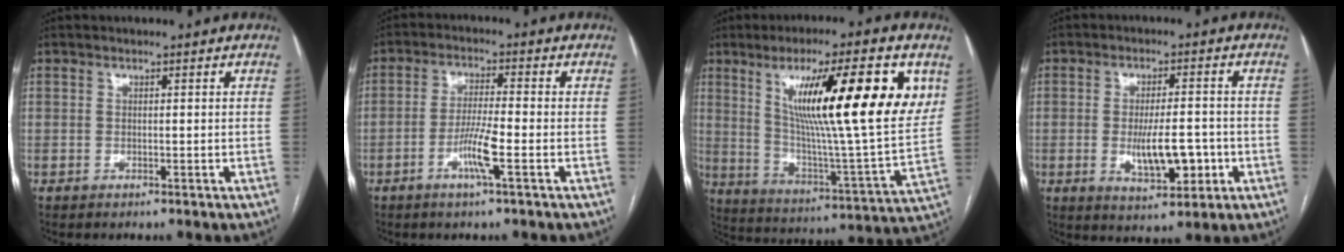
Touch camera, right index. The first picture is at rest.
{"total": 5.9, "force": [-2.4, -0.1, 5.4], "torque": [-0.105, -0.006, -0.046]}
{"total": 23.6, "force": [9.1, 2.0, 21.7], "torque": [-0.335, -0.004, 0.137]}
{"total": 8.2, "force": [-1.8, 2.6, 7.6], "torque": [-0.127, -0.004, -0.023]}